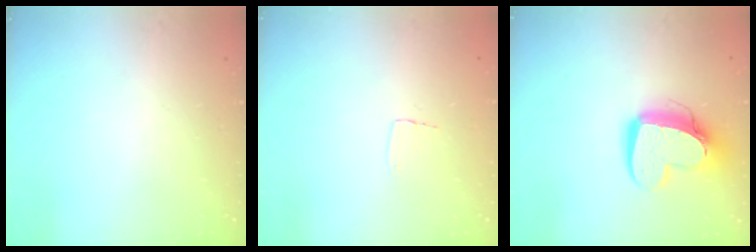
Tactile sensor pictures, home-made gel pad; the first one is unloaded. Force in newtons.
{"total": 2.7, "press": 2.7, "slide": 0.1}
{"total": 13.7, "press": 13.7, "slide": 1.3}